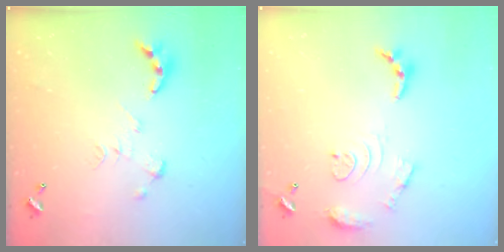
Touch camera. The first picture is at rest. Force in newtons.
{"total": 12.6, "press": 12.5, "slide": 1.3}